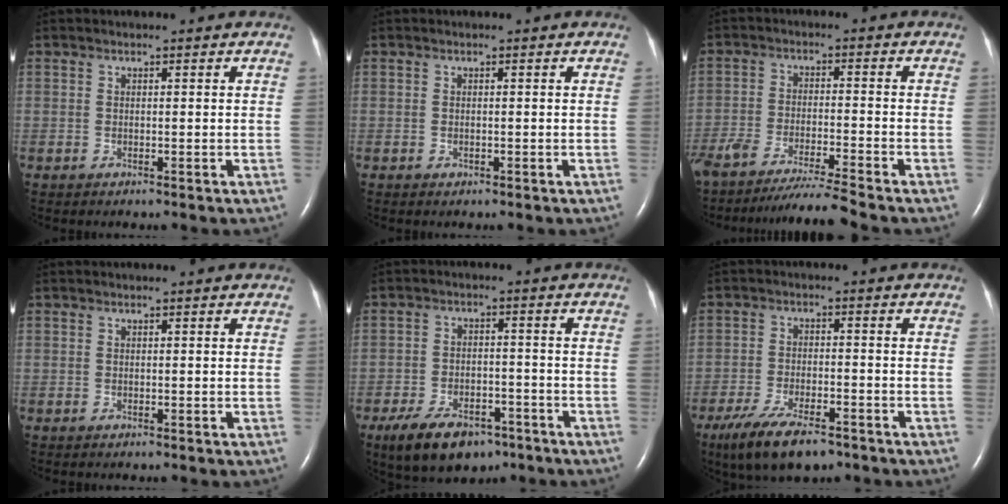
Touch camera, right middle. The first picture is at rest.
{"total": 0.0}
{"total": 10.3, "force": [-9.3, -1.7, 4.1], "torque": [-0.062, -0.026, -0.160]}
{"total": 0.0}
{"total": 10.3, "force": [-6.9, 5.1, 5.6], "torque": [-0.101, -0.004, -0.109]}
{"total": 10.2, "force": [-7.3, 3.1, 6.5], "torque": [-0.122, -0.017, -0.123]}